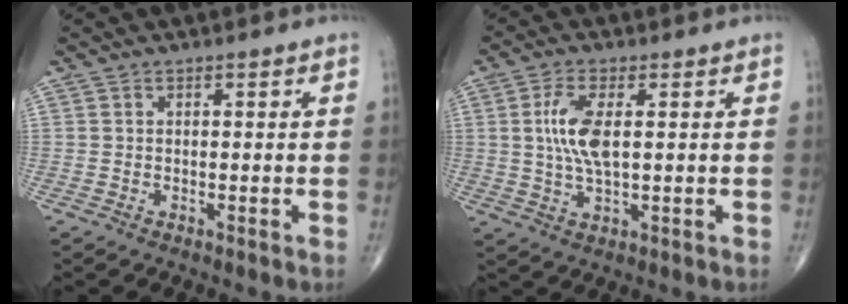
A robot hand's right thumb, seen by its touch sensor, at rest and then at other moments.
{"total": 7.6, "force": [1.2, 2.8, 7.0], "torque": [-0.155, -0.005, 0.024]}